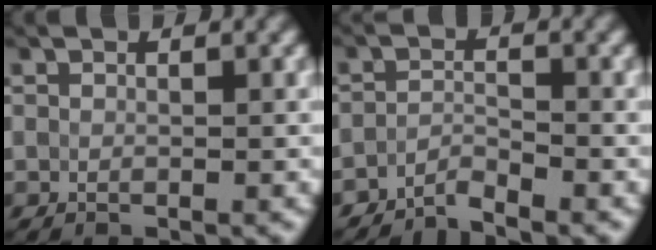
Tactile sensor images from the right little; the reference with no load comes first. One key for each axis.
{"total": 2.4, "fx": -2.3, "fy": -0.3, "fz": -0.5, "tx": 0.007, "ty": 0.001, "tz": -0.049}